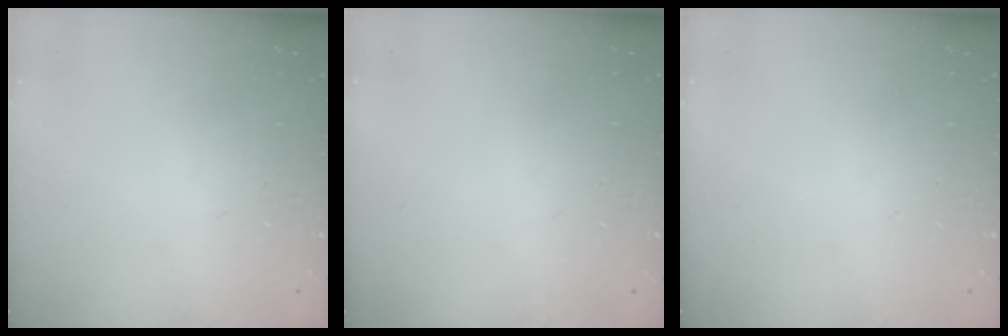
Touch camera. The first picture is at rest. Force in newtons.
{"total": 0.0}
{"total": 0.0}